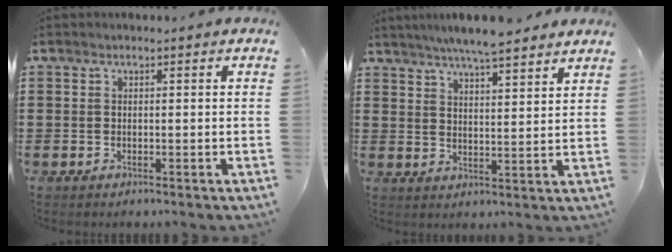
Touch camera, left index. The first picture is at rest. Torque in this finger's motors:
{"motor_torque": [2.14, 0.00, 0.93, 0.15]}